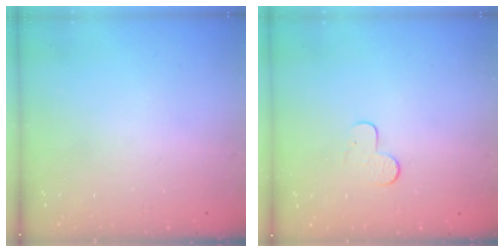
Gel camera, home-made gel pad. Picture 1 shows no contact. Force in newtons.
{"total": 5.5, "press": 5.5, "slide": 0.5}